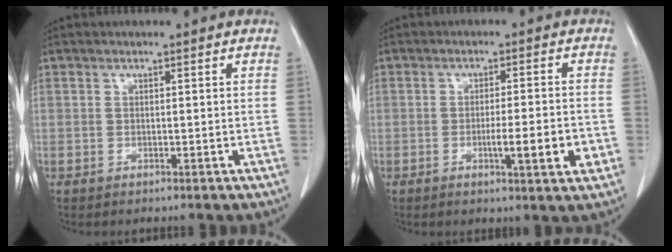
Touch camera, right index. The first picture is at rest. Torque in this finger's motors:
{"motor_torque": [1.08, -0.32, 0.58, 0.06]}